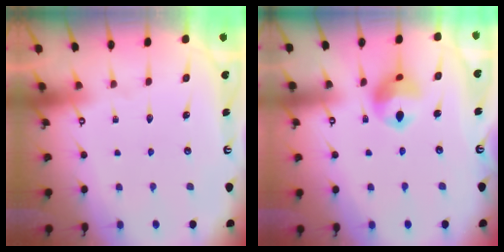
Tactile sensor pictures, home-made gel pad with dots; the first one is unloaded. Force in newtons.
{"total": 10.6, "press": 10.5, "slide": 1.3}